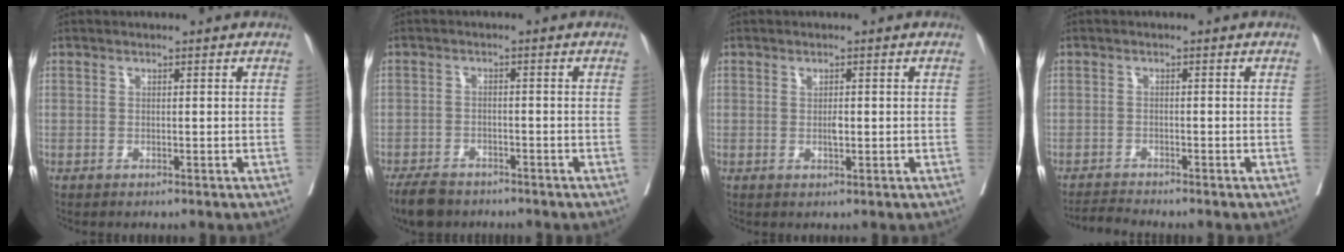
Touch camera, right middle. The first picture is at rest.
{"total": 5.6, "force": [-4.7, 2.4, 2.0], "torque": [-0.034, -0.007, -0.078]}
{"total": 1.3, "force": [0.0, 0.4, 1.3], "torque": [-0.025, -0.003, 0.004]}
{"total": 2.1, "force": [-1.9, -0.7, -0.1], "torque": [-0.005, -0.015, -0.036]}